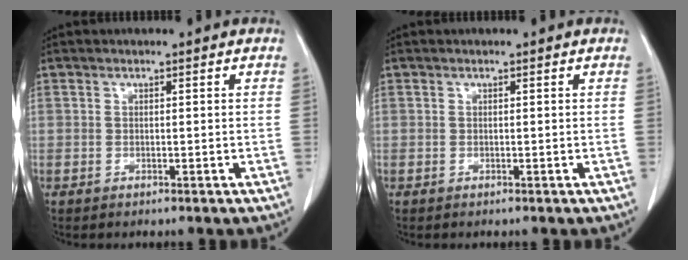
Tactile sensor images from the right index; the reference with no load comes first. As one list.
[{"total": 0.0}]